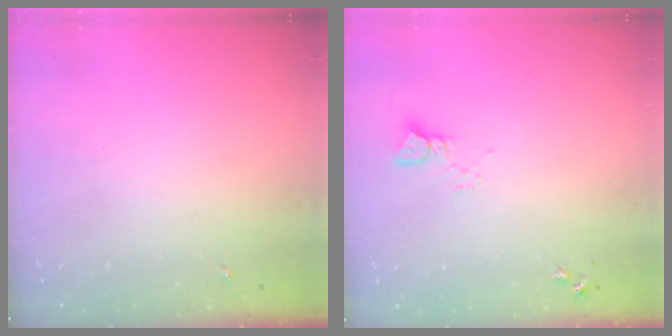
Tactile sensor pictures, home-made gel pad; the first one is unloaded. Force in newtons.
{"total": 3.2, "press": 3.2, "slide": 0.1}